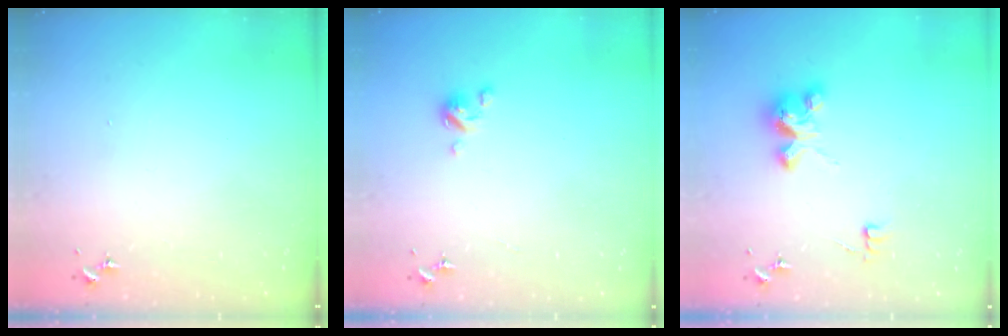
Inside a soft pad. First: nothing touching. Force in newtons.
{"total": 4.3, "press": 4.3, "slide": 0.3}
{"total": 6.7, "press": 6.7, "slide": 0.4}